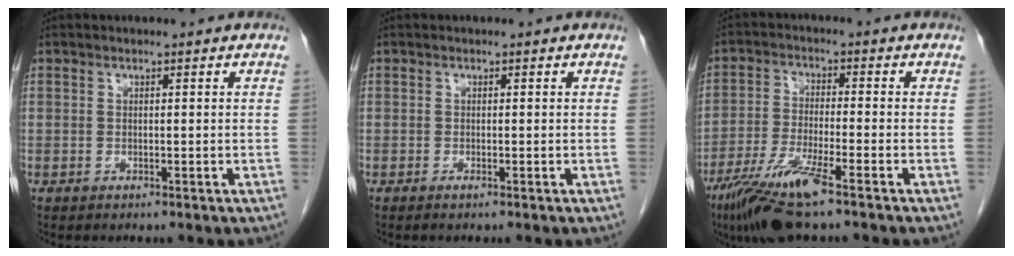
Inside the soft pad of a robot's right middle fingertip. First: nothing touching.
{"total": 0.6, "force": [-0.4, 0.0, 0.4], "torque": [-0.010, -0.001, -0.008]}
{"total": 9.7, "force": [-6.3, 0.5, 7.4], "torque": [-0.151, -0.024, -0.118]}